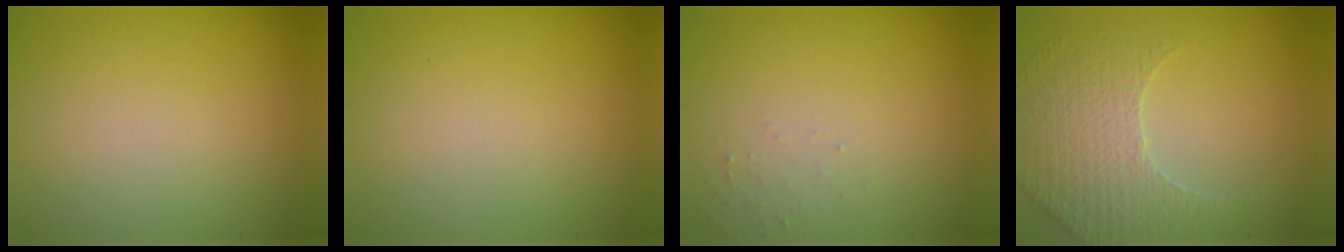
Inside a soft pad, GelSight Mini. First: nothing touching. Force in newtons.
{"total": 0.0}
{"total": 1.1, "press": 1.1, "slide": 0.2}
{"total": 4.1, "press": 4.0, "slide": 0.9}